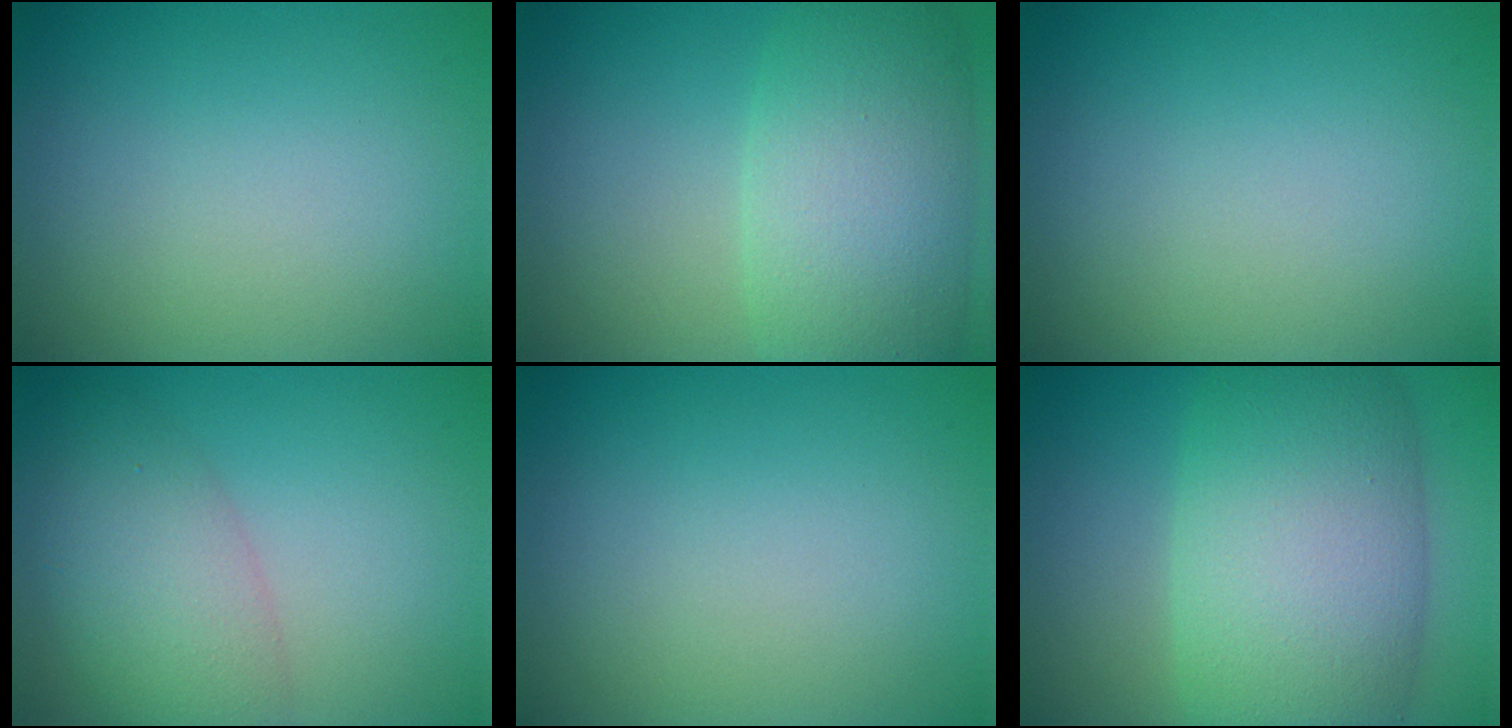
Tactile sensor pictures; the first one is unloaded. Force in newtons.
{"total": 8.4, "press": 8.4, "slide": 0.6}
{"total": 0.0}
{"total": 5.1, "press": 5.1, "slide": 0.2}
{"total": 0.0}
{"total": 11.3, "press": 11.3, "slide": 0.5}